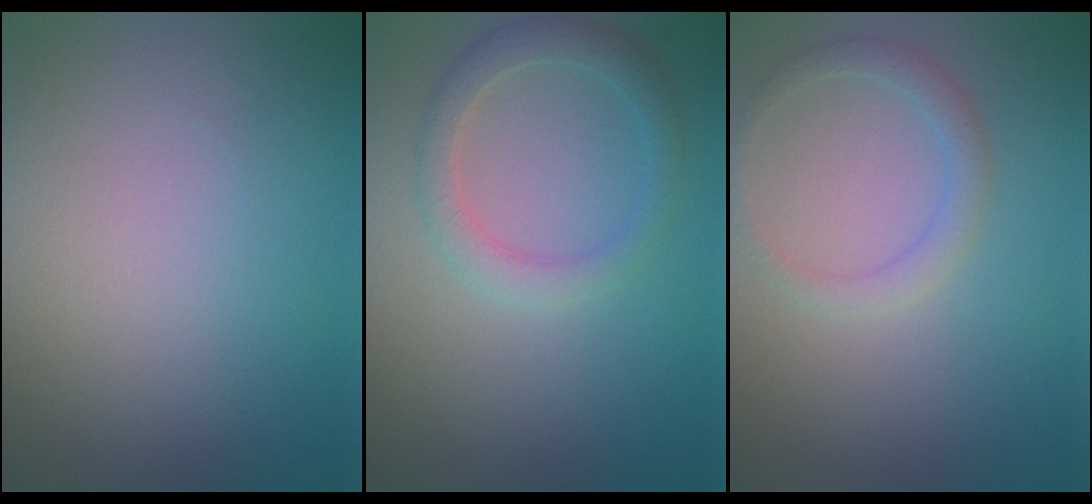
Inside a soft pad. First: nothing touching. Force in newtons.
{"total": 2.5, "press": 2.5, "slide": 0.1}
{"total": 1.7, "press": 1.7, "slide": 0.2}